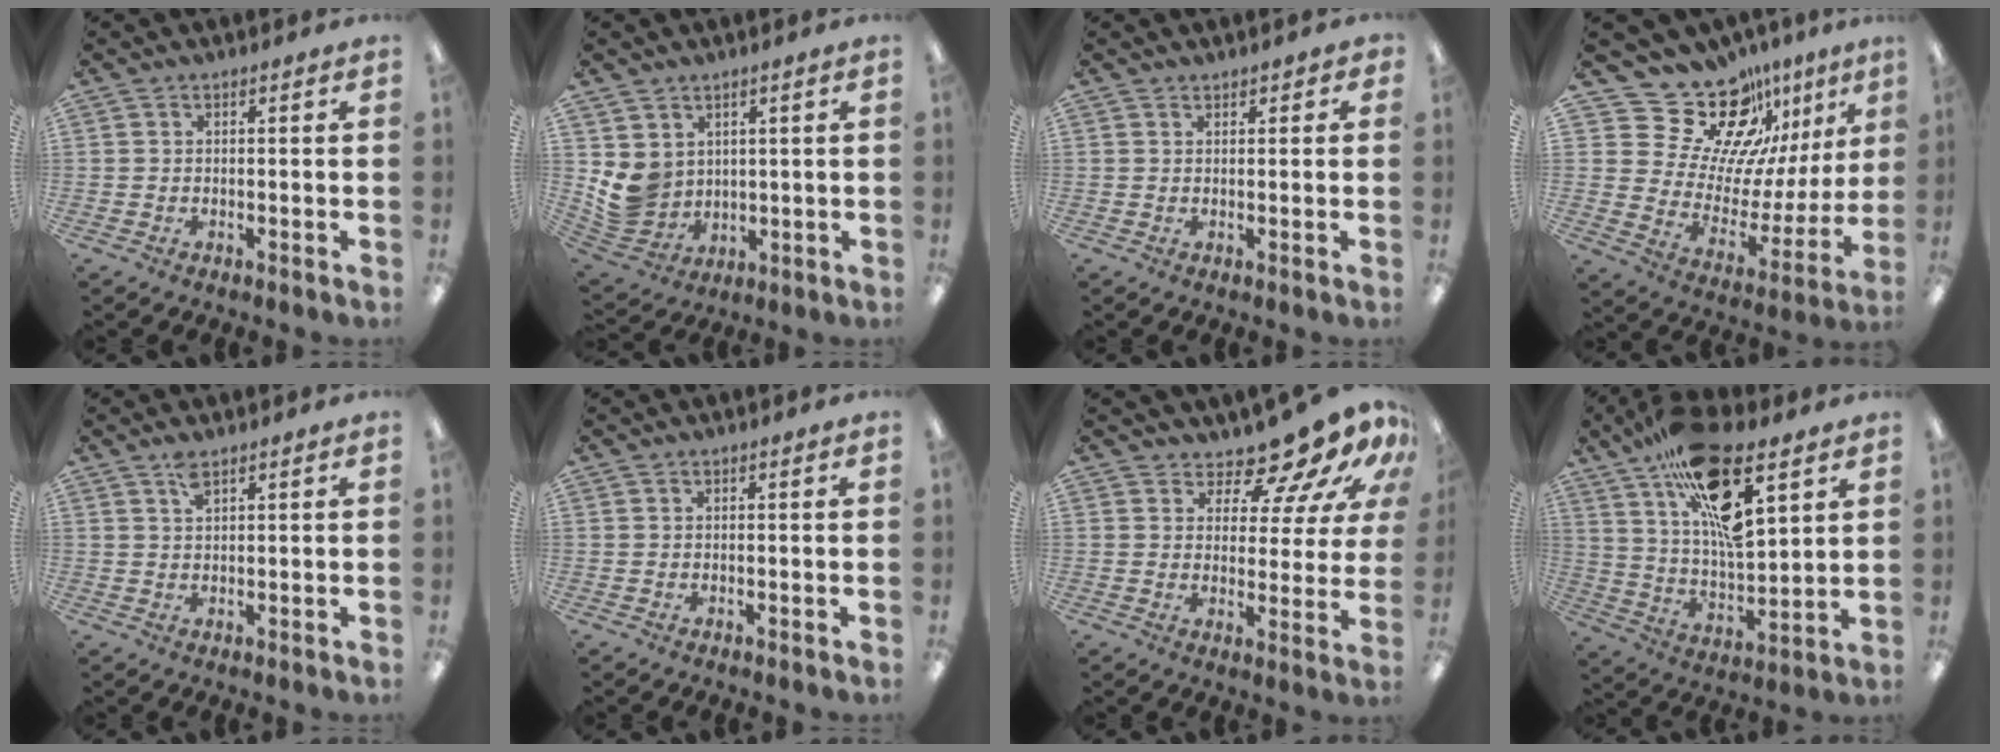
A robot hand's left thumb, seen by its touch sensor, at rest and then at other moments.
{"total": 8.2, "force": [2.1, 7.5, 2.7], "torque": [-0.080, -0.021, 0.047]}
{"total": 1.2, "force": [1.0, 0.6, 0.2], "torque": [-0.004, 0.001, 0.019]}
{"total": 22.4, "force": [17.9, 10.7, 8.3], "torque": [-0.134, -0.138, 0.325]}
{"total": 2.5, "force": [1.8, 0.7, 1.6], "torque": [-0.037, 0.002, 0.033]}
{"total": 0.0}
{"total": 12.9, "force": [10.8, 4.0, 5.7], "torque": [-0.092, -0.085, 0.185]}
{"total": 20.9, "force": [12.4, 7.5, 15.1], "torque": [-0.248, -0.064, 0.209]}